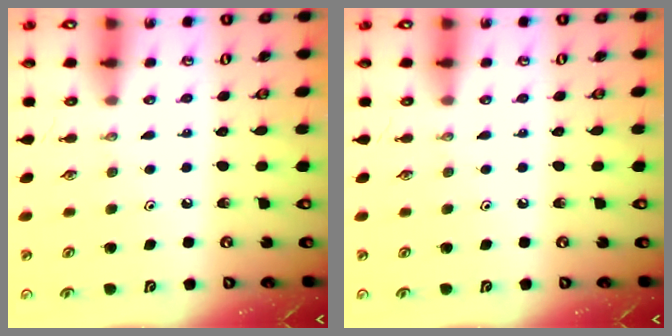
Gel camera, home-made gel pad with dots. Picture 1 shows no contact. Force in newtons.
{"total": 0.0}